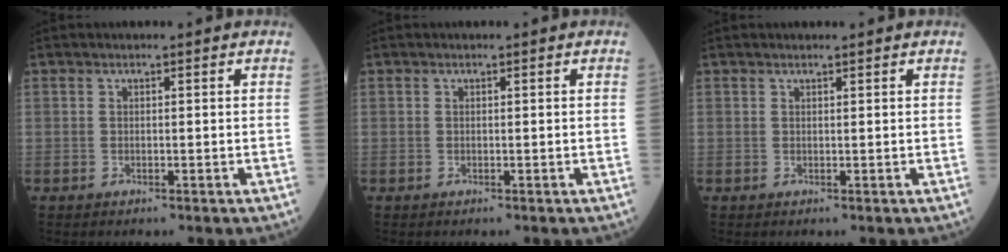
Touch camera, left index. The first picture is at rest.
{"total": 0.0}
{"total": 0.9, "force": [0.8, 0.0, 0.4], "torque": [-0.009, 0.007, 0.015]}